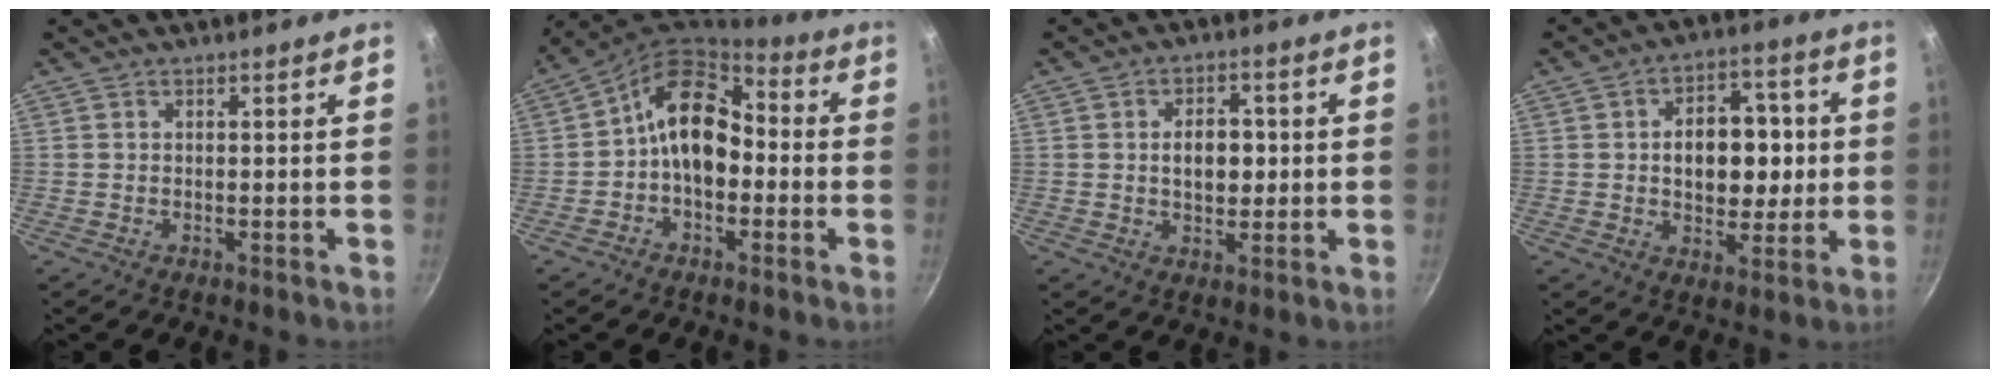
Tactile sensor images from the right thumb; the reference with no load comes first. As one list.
[{"total": 12.3, "force": [-1.0, 8.5, 8.8], "torque": [-0.107, 0.047, -0.040]}, {"total": 6.8, "force": [0.3, 4.6, 5.1], "torque": [-0.055, 0.007, 0.003]}, {"total": 13.5, "force": [0.7, 9.3, 9.8], "torque": [-0.094, 0.013, 0.008]}]